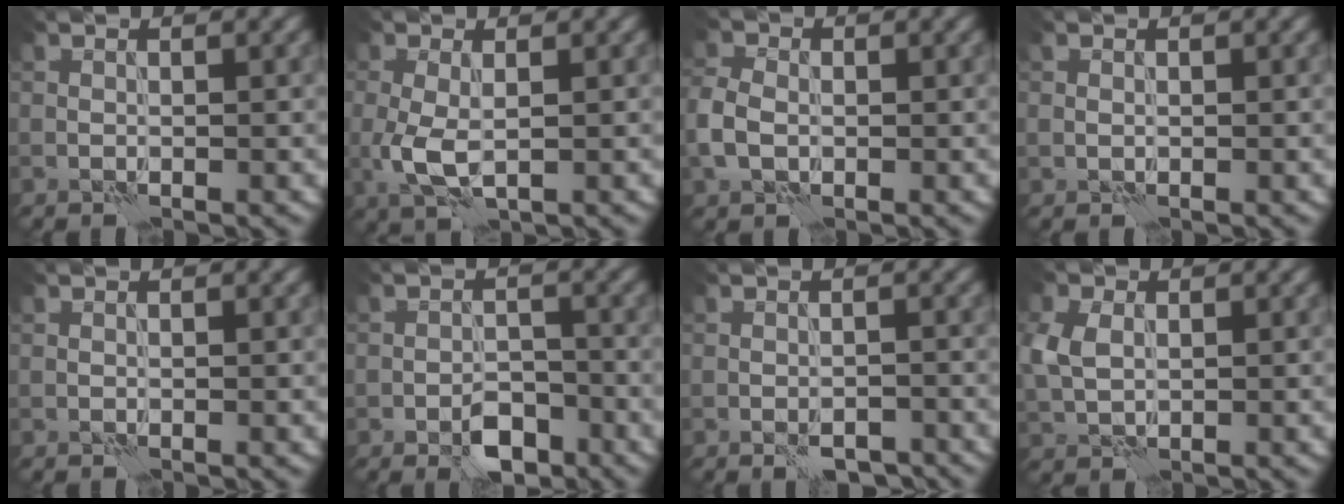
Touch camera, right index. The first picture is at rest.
{"total": 3.4, "force": [0.0, 1.8, 2.9], "torque": [-0.074, -0.008, 0.001]}
{"total": 3.3, "force": [-0.4, 2.6, 2.0], "torque": [-0.054, 0.002, -0.018]}
{"total": 0.7, "force": [0.2, 0.7, 0.1], "torque": [-0.002, -0.003, 0.004]}
{"total": 0.0}
{"total": 3.6, "force": [-2.3, 2.0, 2.0], "torque": [-0.025, -0.001, -0.038]}
{"total": 2.9, "force": [-2.2, 1.1, 1.6], "torque": [-0.029, 0.001, -0.030]}
{"total": 3.2, "force": [0.7, 2.4, 2.0], "torque": [-0.057, 0.005, 0.010]}